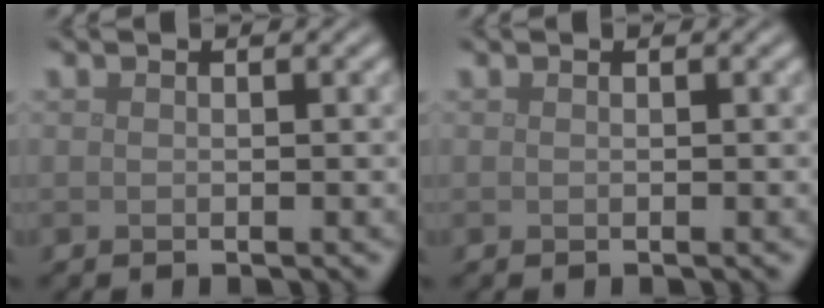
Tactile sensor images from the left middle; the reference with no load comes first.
{"total": 0.0}